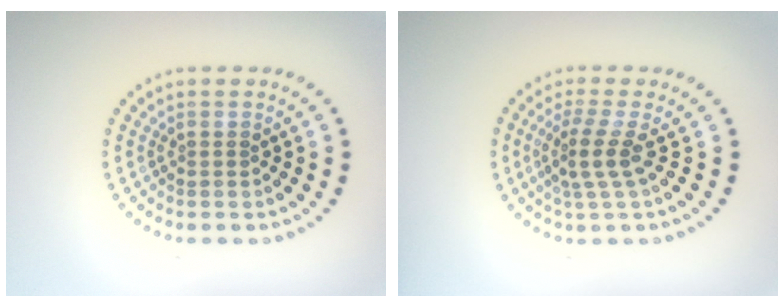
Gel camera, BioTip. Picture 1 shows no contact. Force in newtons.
{"total": 2.9, "press": 2.1, "slide": 2.0}